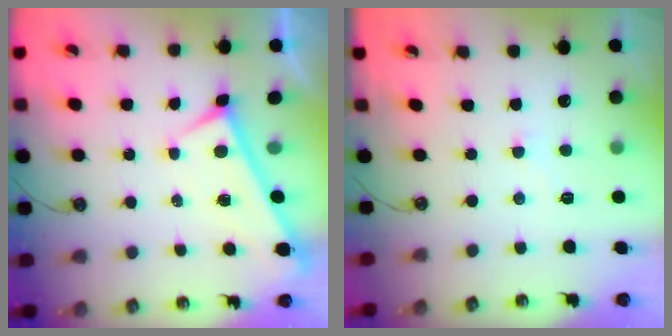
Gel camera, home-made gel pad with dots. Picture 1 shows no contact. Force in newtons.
{"total": 2.7, "press": 2.7, "slide": 0.5}